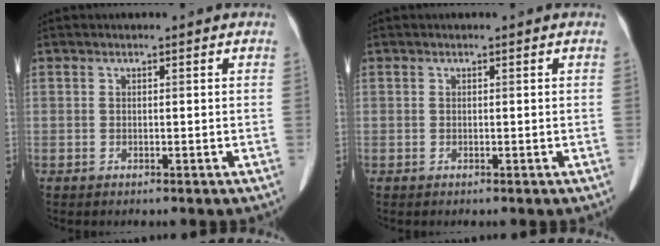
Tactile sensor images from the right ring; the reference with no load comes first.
{"total": 0.0}